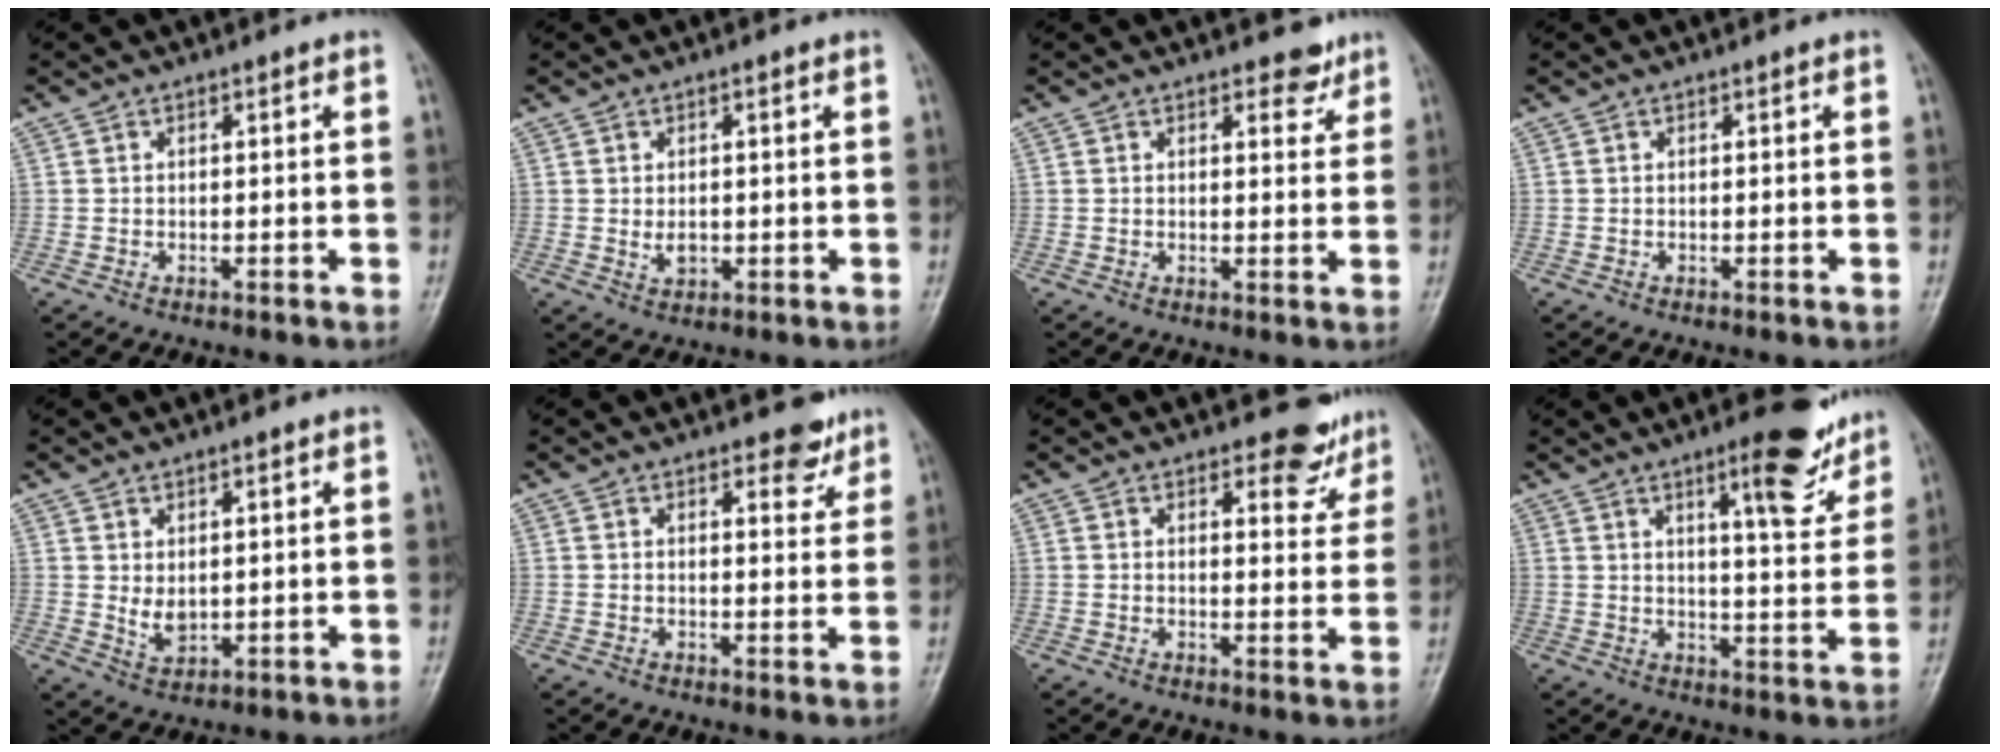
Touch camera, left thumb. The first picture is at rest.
{"total": 2.7, "force": [0.1, 1.8, 2.0], "torque": [-0.025, -0.006, 0.007]}
{"total": 3.3, "force": [2.5, 1.6, 1.4], "torque": [0.001, -0.016, 0.032]}
{"total": 0.0}
{"total": 4.3, "force": [1.2, 2.4, 3.3], "torque": [-0.050, -0.017, 0.030]}
{"total": 4.2, "force": [3.1, 1.9, 2.1], "torque": [-0.004, -0.020, 0.040]}
{"total": 6.7, "force": [5.1, 3.2, 3.0], "torque": [-0.005, -0.036, 0.056]}
{"total": 9.7, "force": [6.4, 2.9, 6.8], "torque": [-0.061, -0.039, 0.084]}